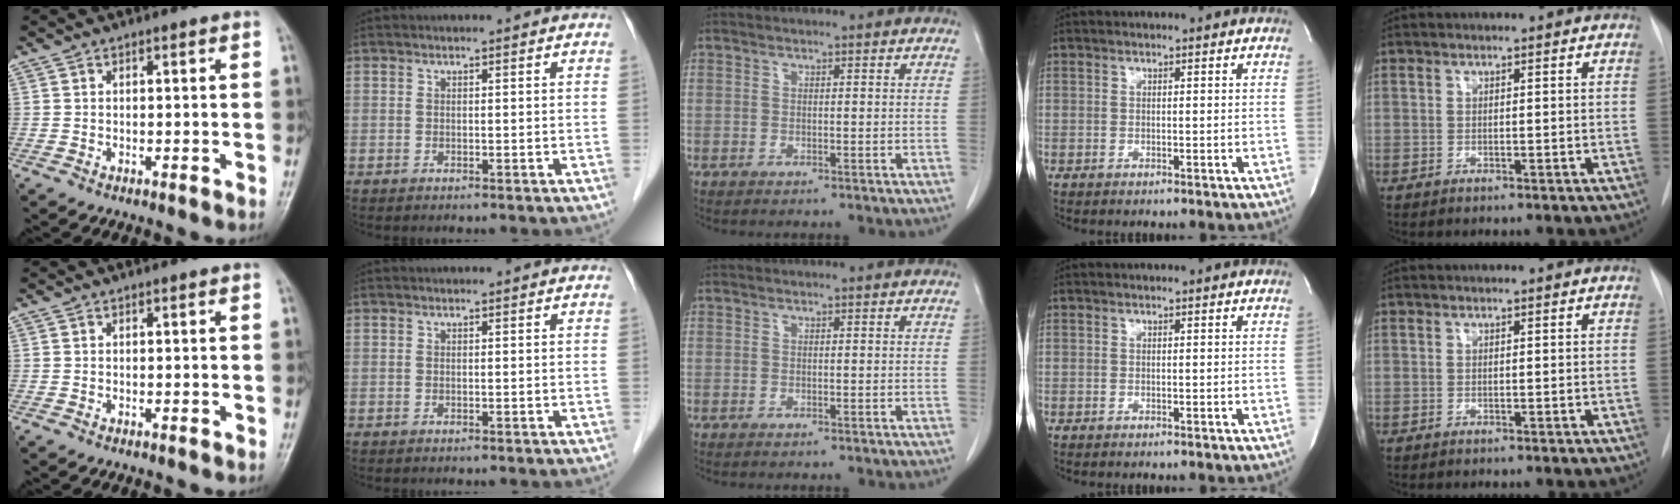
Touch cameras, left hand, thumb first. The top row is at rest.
{}